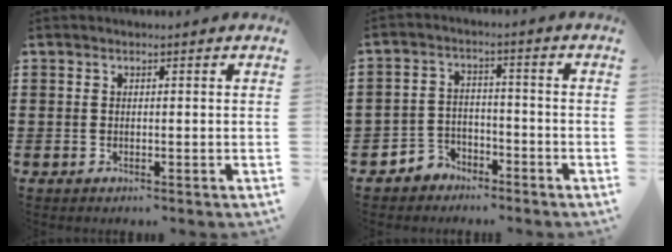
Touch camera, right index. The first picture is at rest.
{"total": 4.0, "force": [-3.4, 2.1, 0.2], "torque": [-0.021, 0.008, -0.072]}